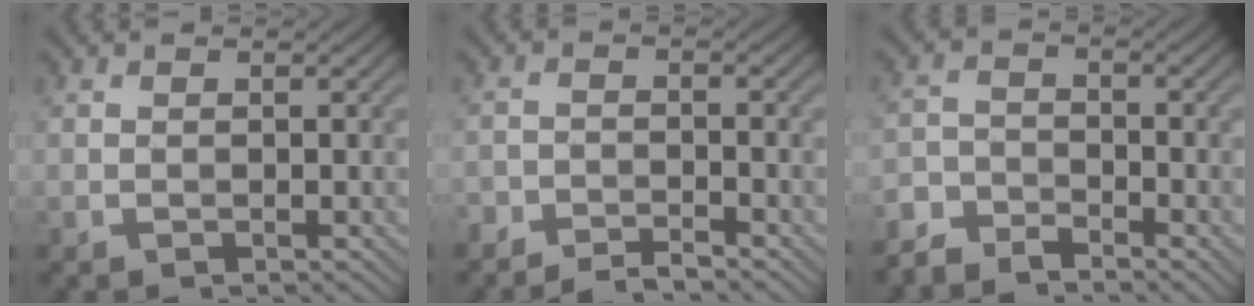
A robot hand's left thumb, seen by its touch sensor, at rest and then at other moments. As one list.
[{"total": 3.4, "force": [-3.2, 0.4, 1.1], "torque": [-0.018, 0.000, -0.063]}, {"total": 4.8, "force": [-4.3, 1.5, 1.4], "torque": [-0.026, -0.006, -0.095]}]